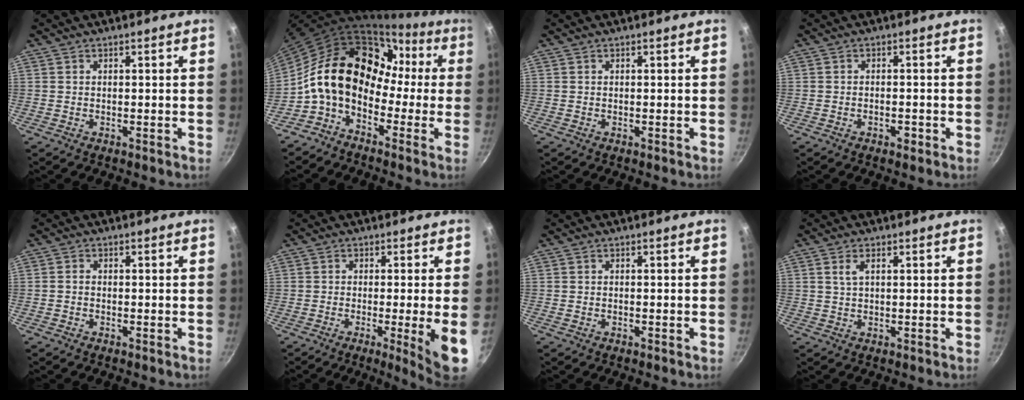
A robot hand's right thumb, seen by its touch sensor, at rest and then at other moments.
{"total": 15.9, "force": [-1.0, 11.5, 10.9], "torque": [-0.157, 0.048, -0.040]}
{"total": 0.0}
{"total": 1.9, "force": [-1.0, 0.9, 1.3], "torque": [-0.022, 0.006, -0.015]}
{"total": 0.9, "force": [-0.4, 0.7, 0.4], "torque": [-0.006, 0.005, -0.010]}
{"total": 8.0, "force": [-1.7, 0.0, 7.9], "torque": [-0.111, -0.009, -0.023]}
{"total": 0.0}
{"total": 2.4, "force": [1.0, 1.1, 1.9], "torque": [-0.034, 0.002, 0.020]}